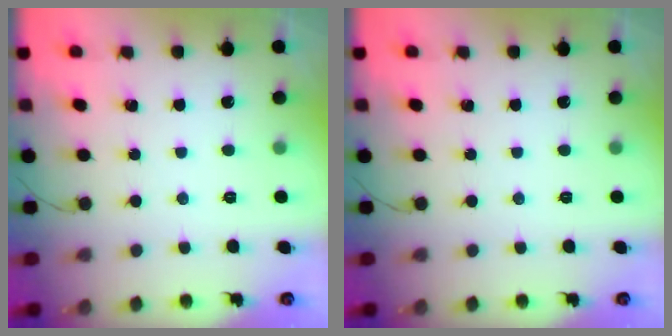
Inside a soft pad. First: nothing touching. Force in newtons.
{"total": 0.0}